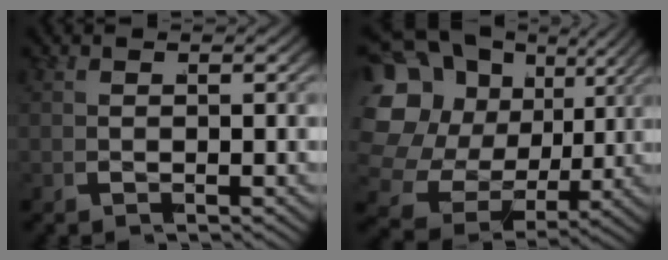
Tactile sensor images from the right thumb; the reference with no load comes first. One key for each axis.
{"total": 14.8, "fx": 1.7, "fy": 12.2, "fz": 8.1, "tx": -0.197, "ty": -0.032, "tz": 0.022}